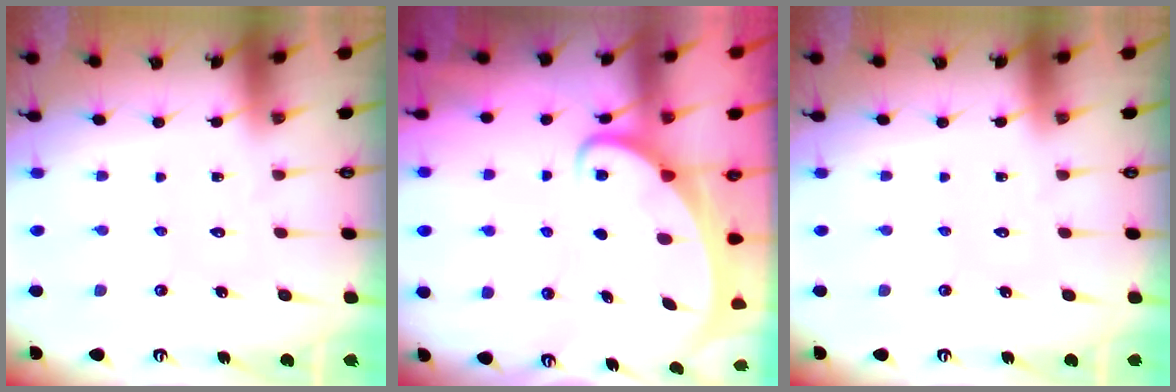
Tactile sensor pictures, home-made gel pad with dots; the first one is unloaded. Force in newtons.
{"total": 2.5, "press": 2.5, "slide": 0.4}
{"total": 0.0}